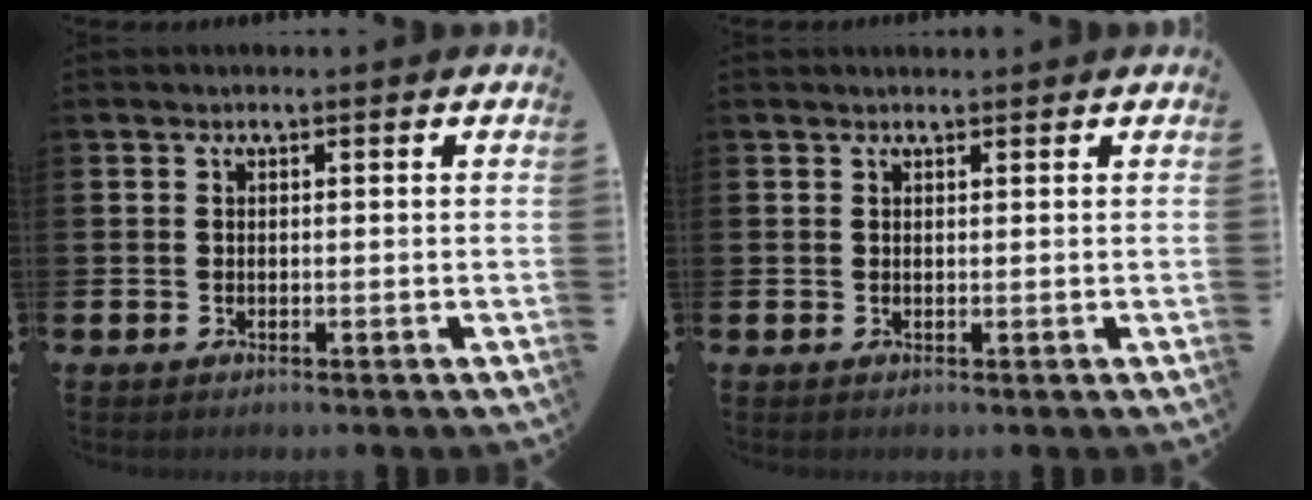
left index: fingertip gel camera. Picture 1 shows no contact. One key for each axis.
{"total": 0.6, "fx": 0.6, "fy": 0.0, "fz": 0.1, "tx": 0.010, "ty": -0.005, "tz": 0.009}